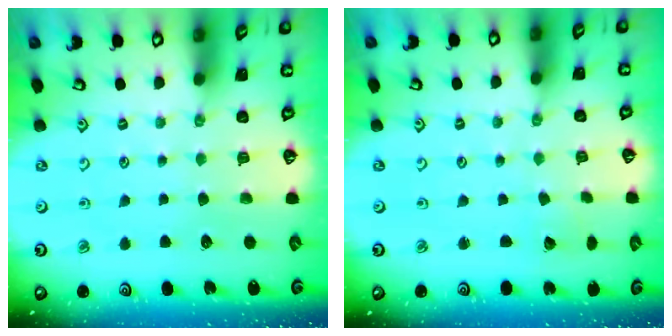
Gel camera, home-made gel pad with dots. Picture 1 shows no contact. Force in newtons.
{"total": 2.4, "press": 2.4, "slide": 0.2}